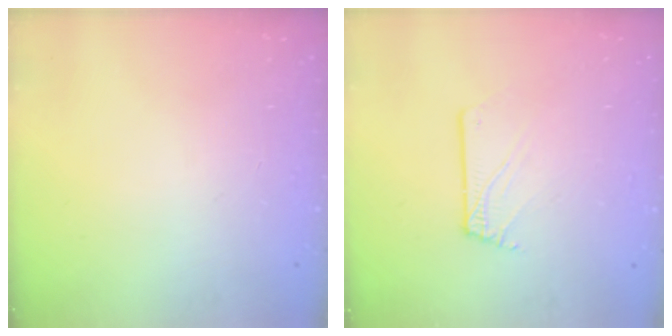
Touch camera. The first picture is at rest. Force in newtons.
{"total": 1.4, "press": 1.4, "slide": 0.1}